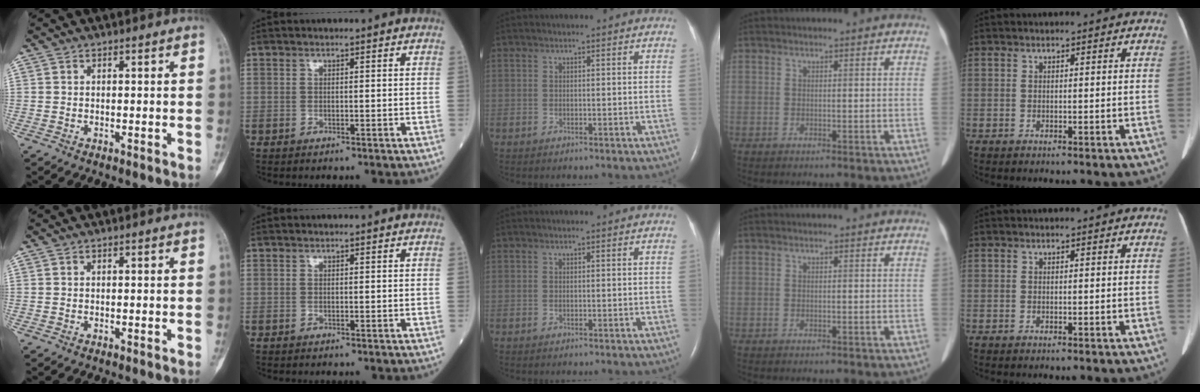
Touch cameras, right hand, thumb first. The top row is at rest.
{}